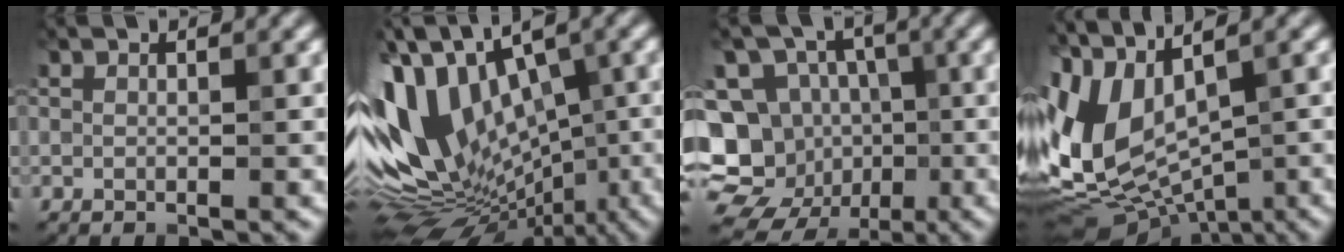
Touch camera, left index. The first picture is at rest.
{"total": 16.0, "force": [-0.4, 9.0, 13.1], "torque": [-0.253, 0.008, 0.004]}
{"total": 15.8, "force": [-4.2, 14.2, 5.6], "torque": [-0.134, 0.003, -0.064]}
{"total": 10.8, "force": [0.3, 6.2, 8.9], "torque": [-0.202, -0.013, 0.024]}